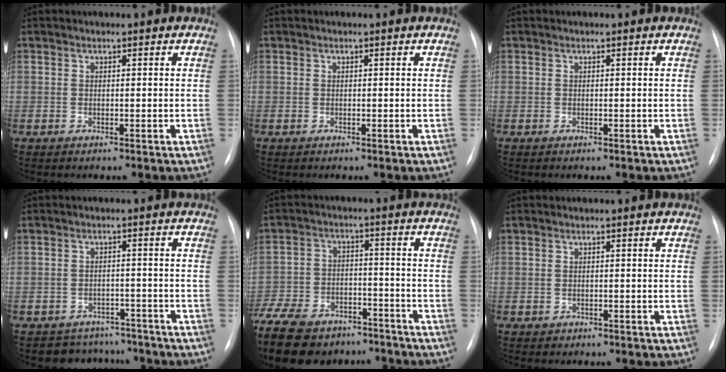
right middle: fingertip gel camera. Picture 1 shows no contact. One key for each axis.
{"total": 0.0}
{"total": 0.0}
{"total": 6.8, "fx": -6.0, "fy": 3.2, "fz": -0.7, "tx": 0.020, "ty": 0.025, "tz": -0.077}
{"total": 23.8, "fx": -17.7, "fy": 11.8, "fz": 10.5, "tx": -0.290, "ty": -0.029, "tz": -0.268}
{"total": 0.6, "fx": -0.4, "fy": 0.5, "fz": 0.0, "tx": -0.005, "ty": 0.002, "tz": -0.006}